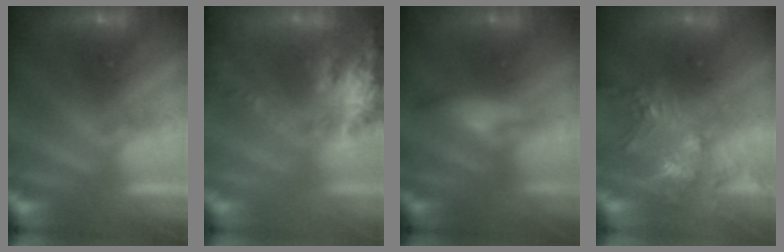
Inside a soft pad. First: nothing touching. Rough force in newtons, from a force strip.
{"total": 8.7}
{"total": 2.4}
{"total": 7.7}